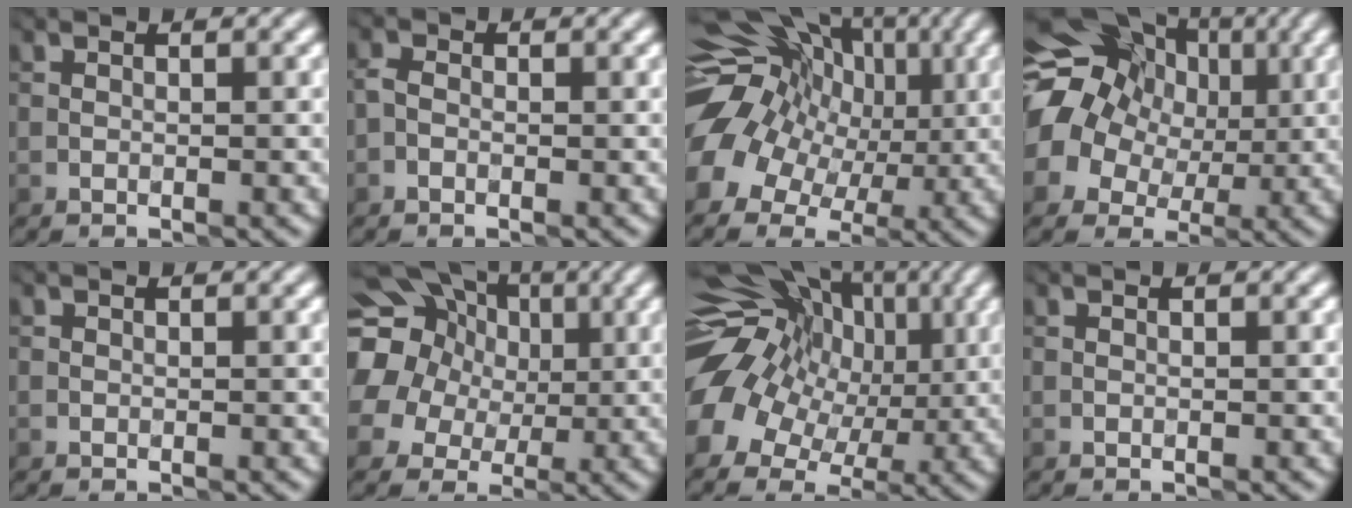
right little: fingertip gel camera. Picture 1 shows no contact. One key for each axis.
{"total": 1.0, "fx": -0.6, "fy": 0.8, "fz": 0.2, "tx": -0.001, "ty": 0.001, "tz": -0.018}
{"total": 12.4, "fx": 0.0, "fy": 10.5, "fz": 6.6, "tx": -0.116, "ty": 0.002, "tz": -0.007}
{"total": 15.9, "fx": 3.1, "fy": 14.1, "fz": 6.8, "tx": -0.169, "ty": 0.035, "tz": 0.029}
{"total": 0.0}
{"total": 17.4, "fx": 5.7, "fy": 15.1, "fz": 6.5, "tx": -0.164, "ty": 0.026, "tz": 0.078}
{"total": 11.8, "fx": -0.3, "fy": 9.8, "fz": 6.6, "tx": -0.127, "ty": 0.000, "tz": -0.007}
{"total": 0.0}